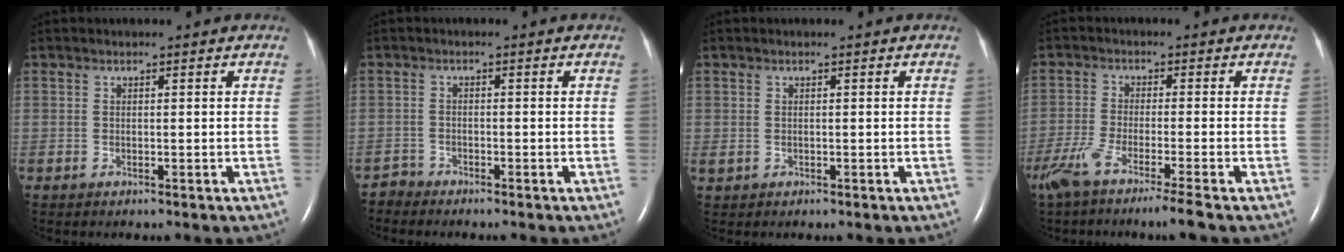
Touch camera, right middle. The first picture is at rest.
{"total": 1.7, "force": [-1.4, 0.1, -0.8], "torque": [0.022, -0.006, -0.032]}
{"total": 0.7, "force": [0.0, 0.6, 0.4], "torque": [-0.013, 0.000, 0.007]}
{"total": 8.1, "force": [-5.8, -0.6, 5.6], "torque": [-0.100, -0.023, -0.104]}